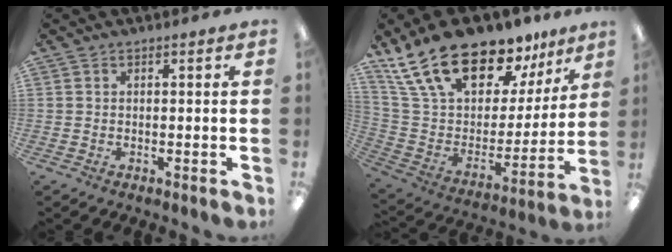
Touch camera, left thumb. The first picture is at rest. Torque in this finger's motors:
{"motor_torque": [1.66, 1.69, 1.45, -1.32, 0.33]}